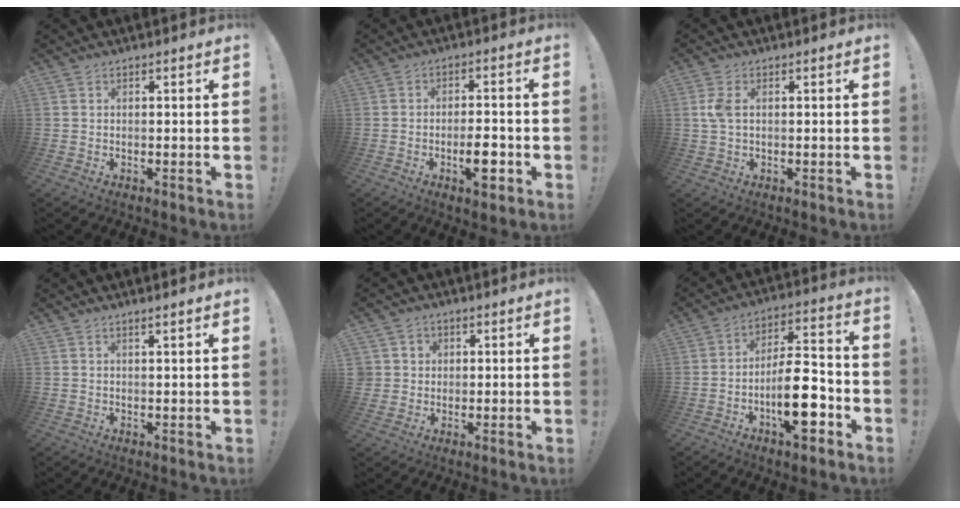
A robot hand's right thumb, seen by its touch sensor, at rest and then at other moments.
{"total": 7.0, "force": [-2.9, 2.3, 5.9], "torque": [-0.093, 0.010, -0.047]}
{"total": 4.0, "force": [0.7, 2.1, 3.3], "torque": [-0.064, 0.002, 0.009]}
{"total": 1.4, "force": [0.9, -0.4, 0.9], "torque": [-0.012, -0.002, 0.014]}
{"total": 4.2, "force": [1.1, 4.0, 0.6], "torque": [-0.012, -0.002, 0.021]}
{"total": 16.6, "force": [-6.3, 6.2, 14.0], "torque": [-0.233, 0.036, -0.100]}